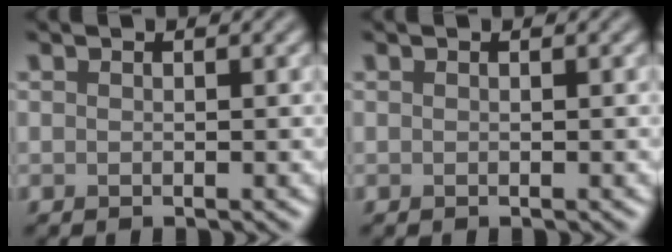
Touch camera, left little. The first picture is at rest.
{"total": 0.0}